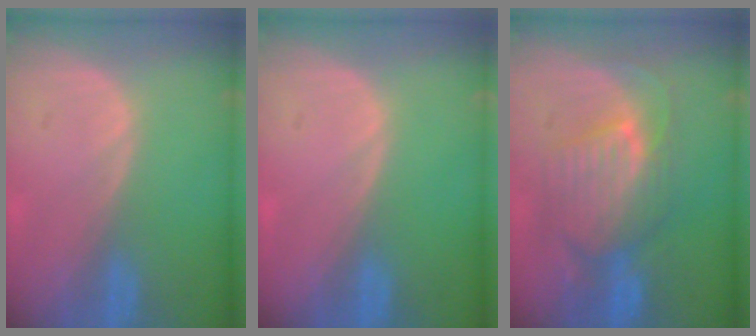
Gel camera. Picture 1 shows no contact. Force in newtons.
{"total": 0.0}
{"total": 9.3, "press": 8.7, "slide": 3.3}